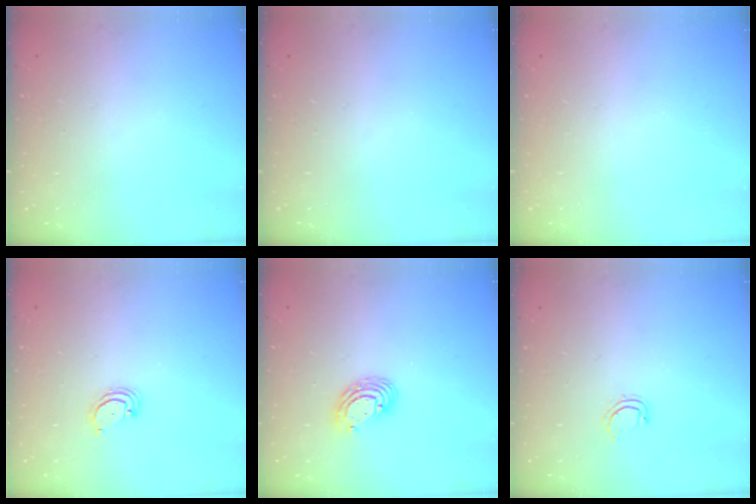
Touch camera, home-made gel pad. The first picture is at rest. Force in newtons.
{"total": 0.0}
{"total": 0.0}
{"total": 2.5, "press": 2.5, "slide": 0.3}
{"total": 6.7, "press": 6.6, "slide": 0.8}
{"total": 4.3, "press": 4.2, "slide": 1.0}